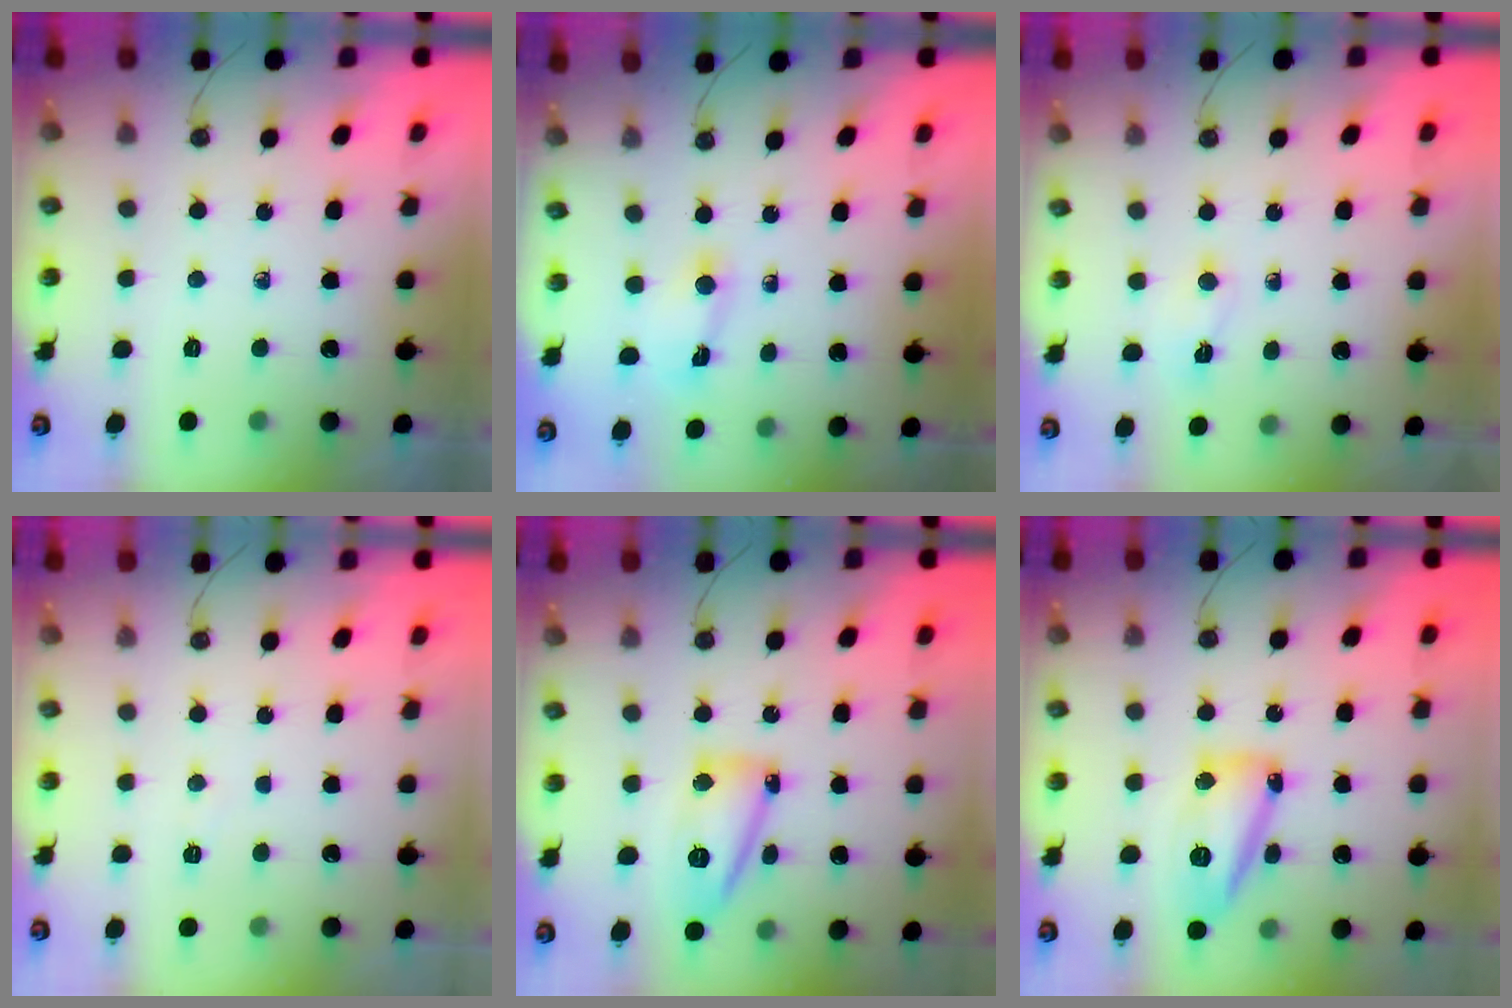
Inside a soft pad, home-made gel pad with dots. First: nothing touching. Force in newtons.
{"total": 1.9, "press": 1.9, "slide": 0.4}
{"total": 2.7, "press": 2.7, "slide": 0.5}
{"total": 3.8, "press": 3.4, "slide": 1.7}
{"total": 12.7, "press": 12.6, "slide": 1.4}
{"total": 13.9, "press": 13.9, "slide": 1.2}